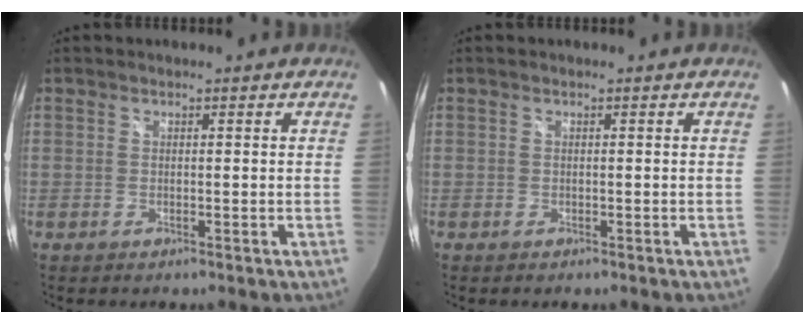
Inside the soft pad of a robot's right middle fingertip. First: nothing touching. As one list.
[{"total": 0.0}]